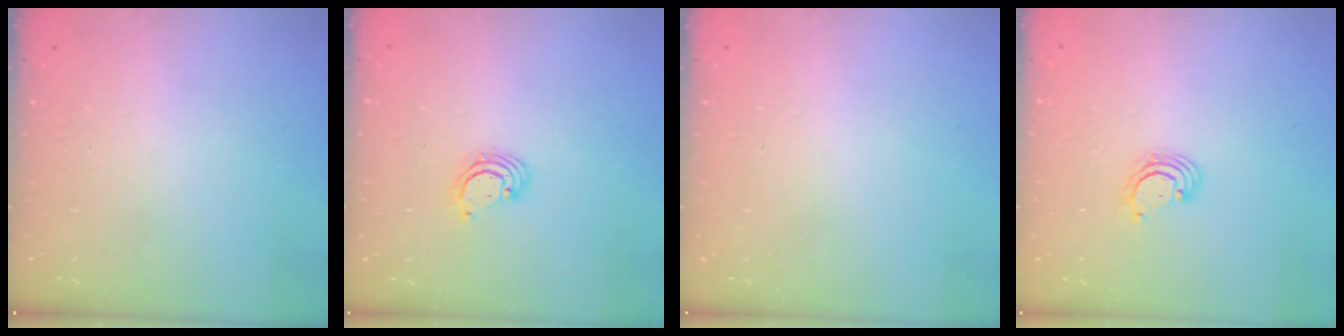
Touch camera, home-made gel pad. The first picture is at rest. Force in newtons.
{"total": 3.3, "press": 3.3, "slide": 0.2}
{"total": 0.0}
{"total": 2.3, "press": 2.3, "slide": 0.1}